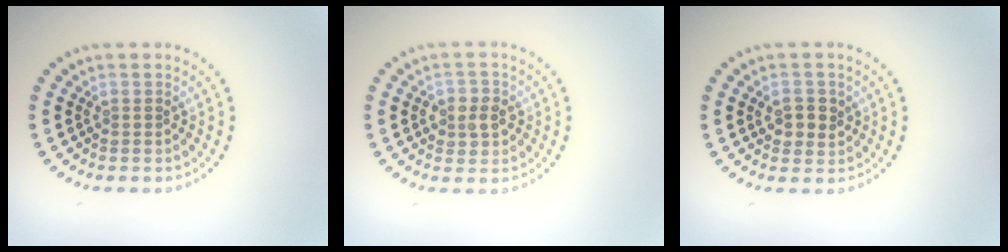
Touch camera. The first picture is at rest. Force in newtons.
{"total": 2.3, "press": 2.3, "slide": 0.2}
{"total": 2.5, "press": 2.4, "slide": 0.6}